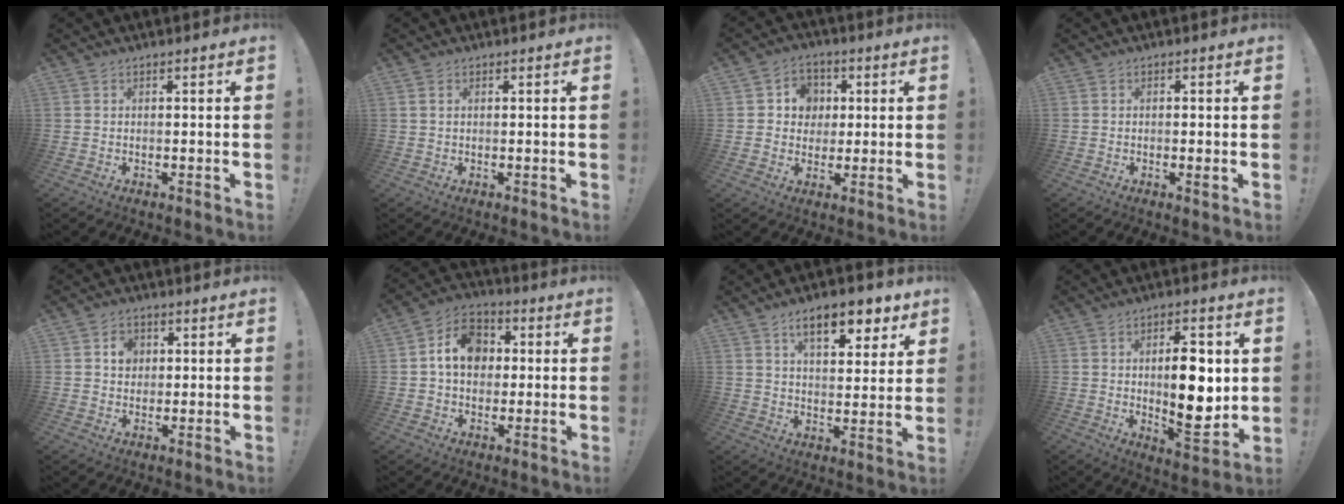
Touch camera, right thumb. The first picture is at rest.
{"total": 1.1, "force": [0.6, 0.5, 0.7], "torque": [-0.017, 0.002, 0.012]}
{"total": 8.4, "force": [1.1, 8.0, 2.3], "torque": [-0.030, -0.001, 0.027]}
{"total": 1.5, "force": [-0.3, 0.2, 1.5], "torque": [-0.019, 0.000, -0.007]}
{"total": 4.9, "force": [1.4, 4.3, 1.9], "torque": [-0.017, -0.002, 0.021]}
{"total": 11.8, "force": [2.2, 9.5, 6.7], "torque": [-0.089, 0.004, 0.047]}
{"total": 12.8, "force": [7.3, 5.1, 9.2], "torque": [-0.125, -0.035, 0.121]}
{"total": 13.9, "force": [1.2, 6.1, 12.5], "torque": [-0.186, -0.008, 0.013]}